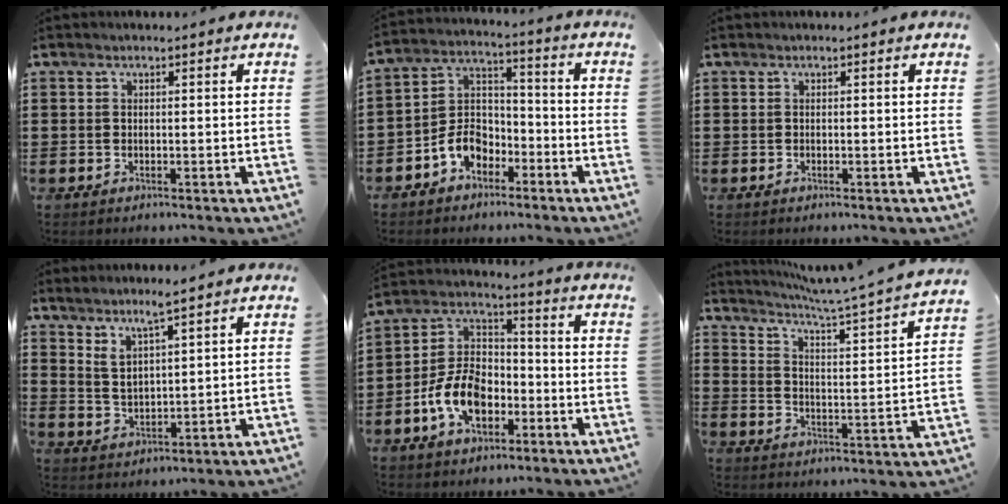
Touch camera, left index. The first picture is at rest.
{"total": 7.0, "force": [-4.4, 4.6, 2.8], "torque": [-0.072, 0.015, -0.089]}
{"total": 0.0}
{"total": 3.7, "force": [3.2, -0.1, 2.0], "torque": [-0.046, -0.007, 0.055]}
{"total": 10.0, "force": [-4.5, 6.2, 6.4], "torque": [-0.158, 0.010, -0.089]}
{"total": 4.9, "force": [4.1, -1.1, 2.3], "torque": [-0.065, -0.044, 0.057]}